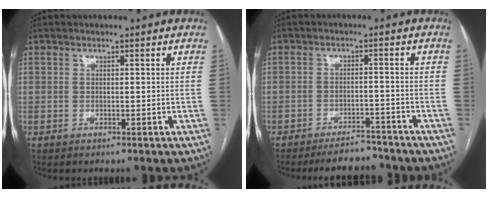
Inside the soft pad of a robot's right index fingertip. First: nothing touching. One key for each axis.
{"total": 6.1, "fx": -5.8, "fy": 1.6, "fz": 1.3, "tx": -0.012, "ty": -0.002, "tz": -0.089}